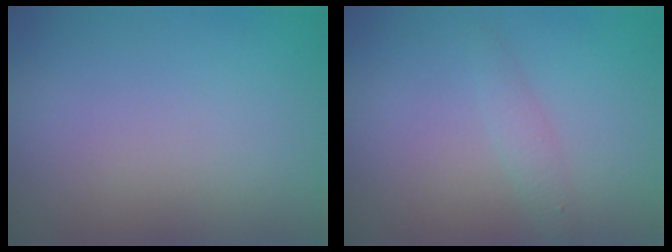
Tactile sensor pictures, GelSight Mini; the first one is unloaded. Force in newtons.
{"total": 1.4, "press": 1.4, "slide": 0.0}